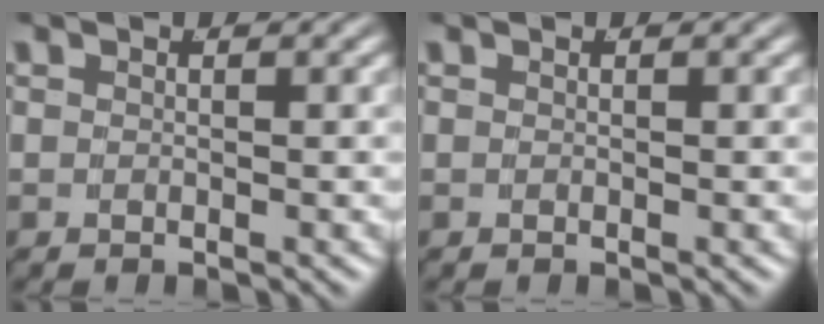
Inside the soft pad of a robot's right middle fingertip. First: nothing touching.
{"total": 0.0}